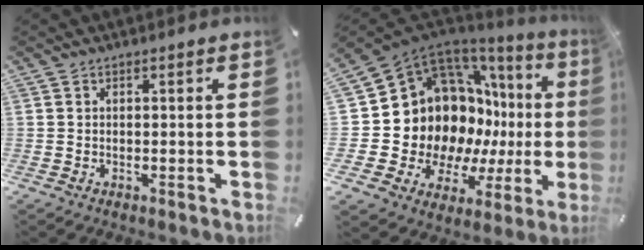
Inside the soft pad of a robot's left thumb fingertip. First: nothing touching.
{"total": 19.3, "force": [2.8, 15.3, 11.5], "torque": [-0.172, -0.090, 0.098]}